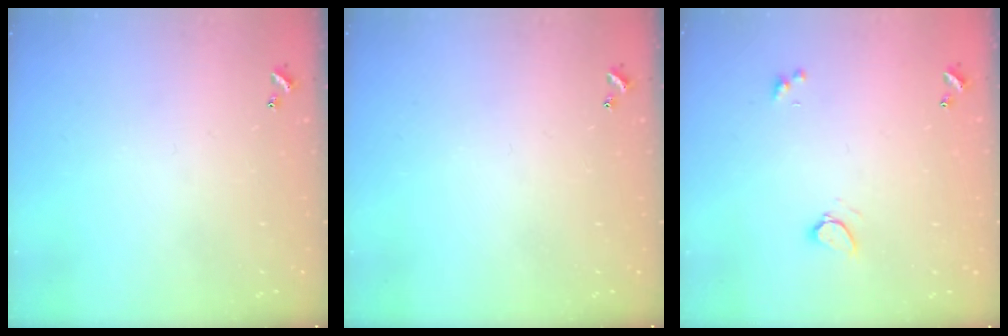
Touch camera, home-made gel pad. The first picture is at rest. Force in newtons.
{"total": 0.0}
{"total": 1.3, "press": 1.3, "slide": 0.2}